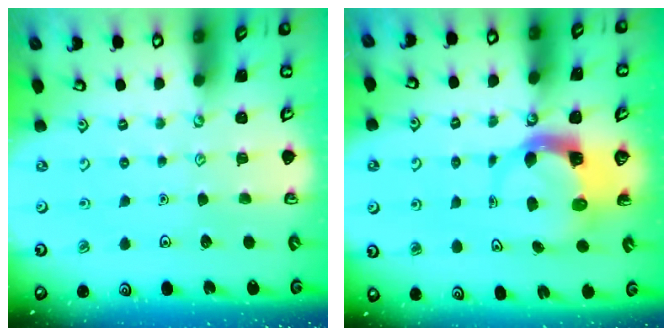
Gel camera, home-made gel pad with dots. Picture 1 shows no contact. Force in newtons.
{"total": 5.1, "press": 5.0, "slide": 0.7}